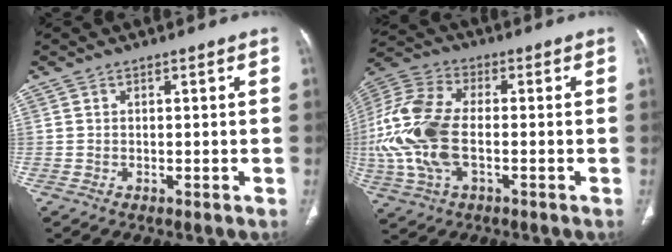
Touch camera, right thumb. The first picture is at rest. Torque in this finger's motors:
{"motor_torque": [2.50, 2.50, 1.21, 0.47, 0.26]}